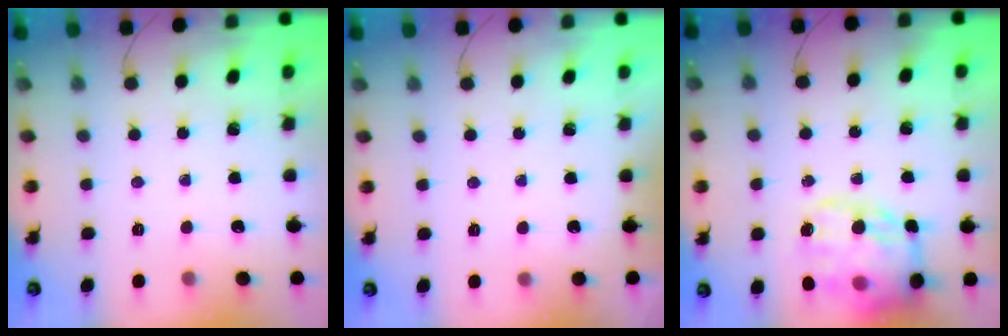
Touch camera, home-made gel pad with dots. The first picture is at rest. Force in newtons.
{"total": 1.8, "press": 1.7, "slide": 0.3}
{"total": 23.4, "press": 23.1, "slide": 3.5}